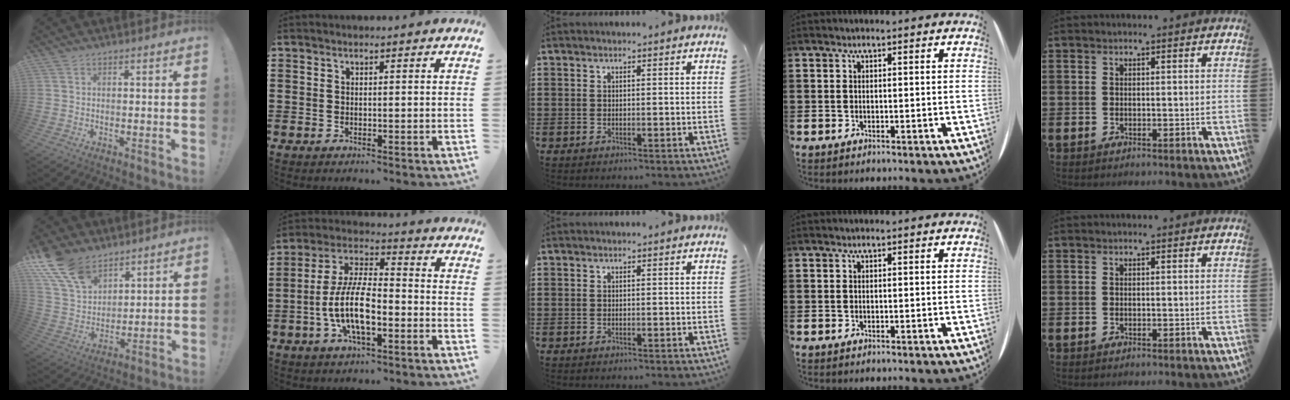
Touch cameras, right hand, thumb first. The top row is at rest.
{"thumb": {"total": 15.2, "force": [10.3, 8.7, 7.2], "torque": [-0.156, -0.058, 0.198]}, "index": {"total": 10.2, "force": [-3.6, 3.7, 8.8], "torque": [-0.205, -0.007, -0.073]}}